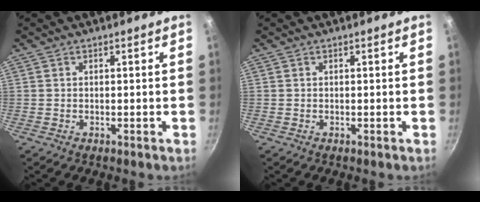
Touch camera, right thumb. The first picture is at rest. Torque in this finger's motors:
{"motor_torque": [0.01, 0.00, 0.00, 0.00, 0.00]}